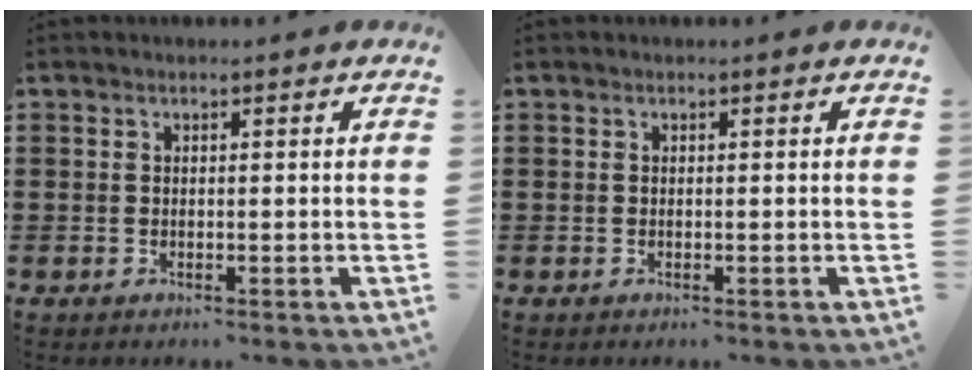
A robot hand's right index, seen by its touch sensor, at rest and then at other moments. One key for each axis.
{"total": 0.0}